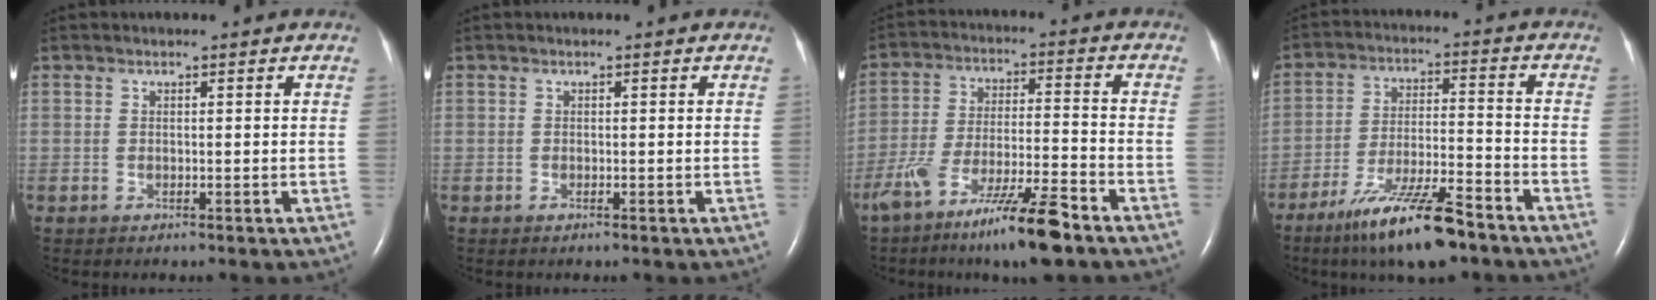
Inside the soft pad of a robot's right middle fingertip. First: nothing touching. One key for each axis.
{"total": 0.0}
{"total": 12.9, "fx": -8.9, "fy": 0.8, "fz": 9.3, "tx": -0.179, "ty": -0.022, "tz": -0.157}
{"total": 13.0, "fx": -9.2, "fy": 1.6, "fz": 9.1, "tx": -0.168, "ty": -0.023, "tz": -0.161}